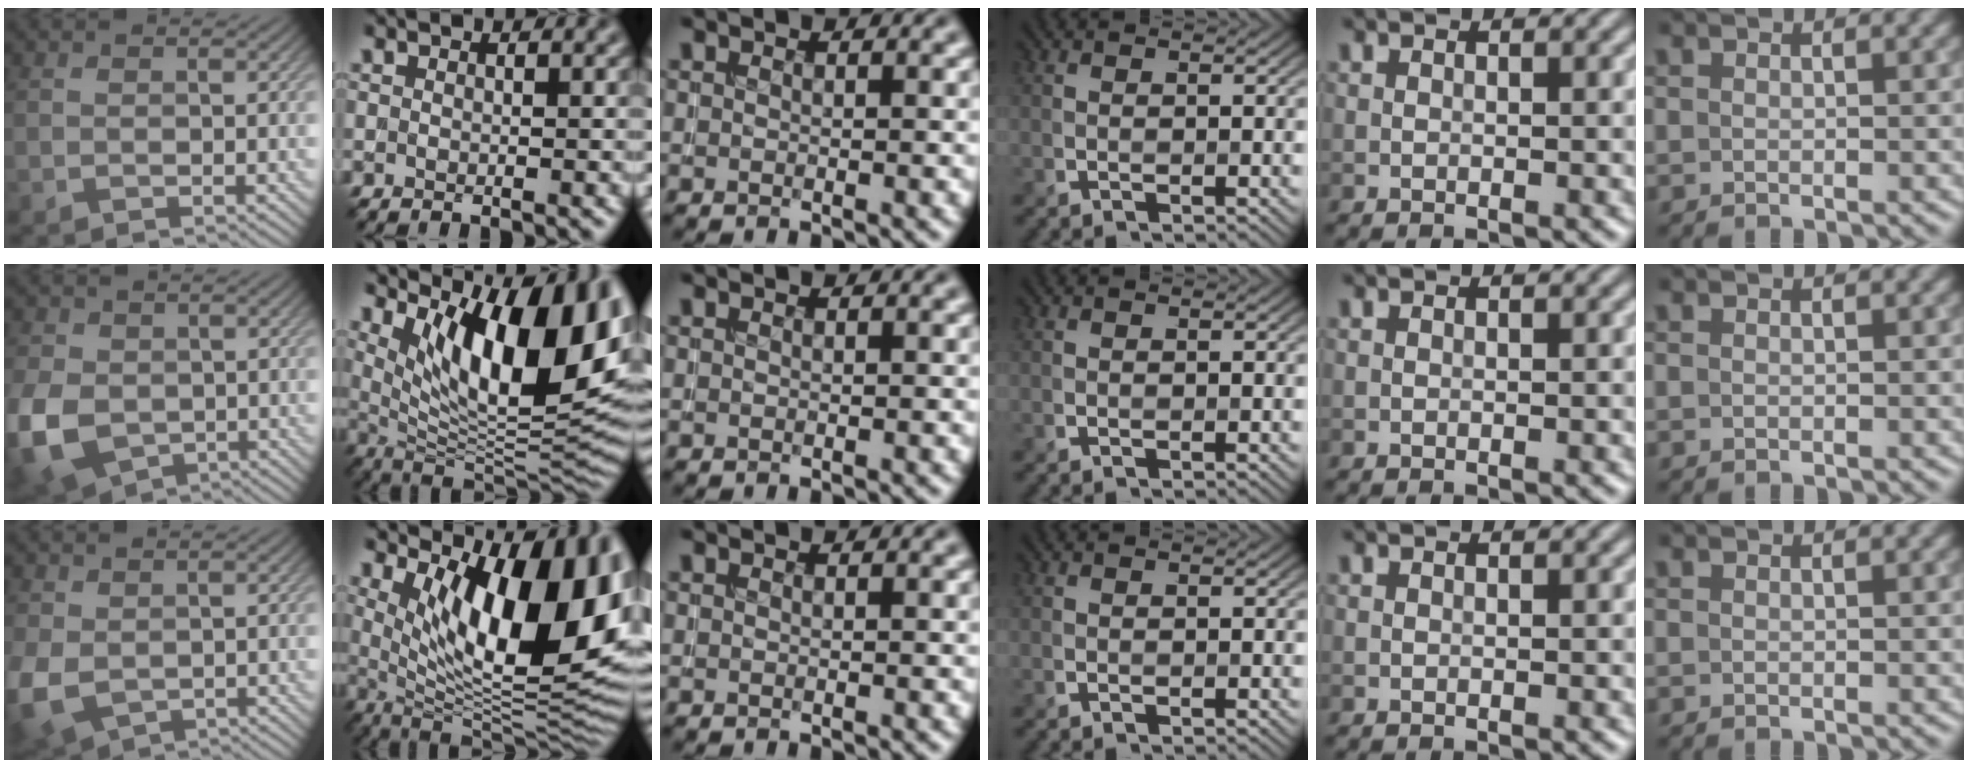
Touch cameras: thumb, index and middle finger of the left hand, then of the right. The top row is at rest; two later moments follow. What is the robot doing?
{"motion": "insert", "object": "coin"}